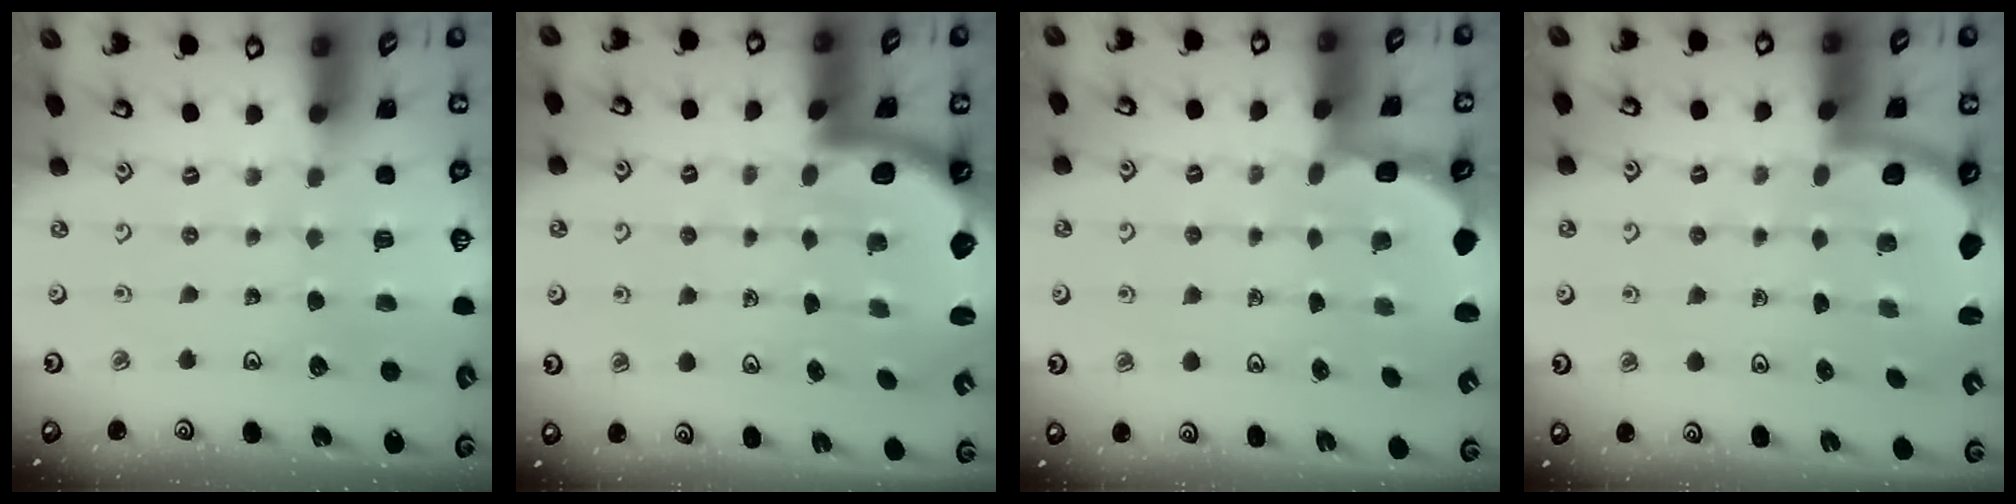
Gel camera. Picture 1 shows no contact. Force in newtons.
{"total": 3.0, "press": 2.9, "slide": 0.4}
{"total": 2.7, "press": 2.3, "slide": 1.4}
{"total": 3.4, "press": 3.0, "slide": 1.6}